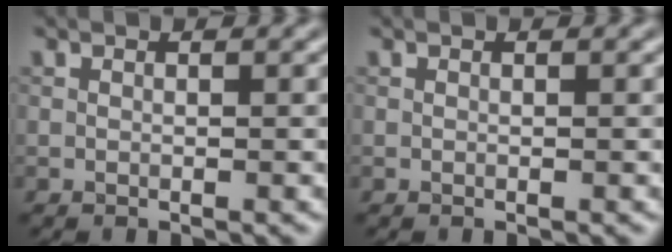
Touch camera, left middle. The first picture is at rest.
{"total": 0.0}